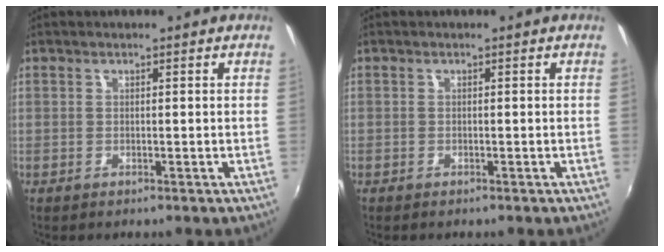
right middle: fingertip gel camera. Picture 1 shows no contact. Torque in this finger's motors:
{"motor_torque": [-0.40, -0.40, -1.05, -0.21]}